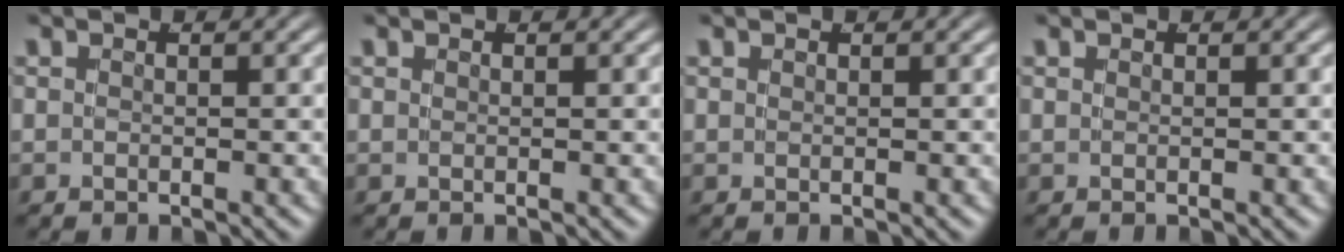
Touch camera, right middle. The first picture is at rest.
{"total": 0.0}
{"total": 0.0}
{"total": 0.0}